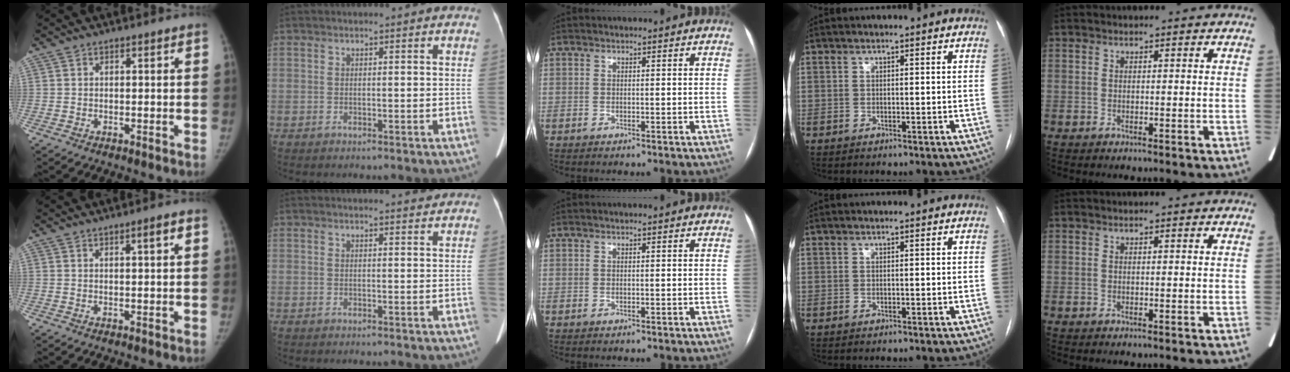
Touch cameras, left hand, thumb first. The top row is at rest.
{"thumb": {"total": 2.1, "force": [0.9, 0.2, 1.9], "torque": [-0.027, -0.002, 0.014]}, "index": {"total": 1.6, "force": [1.6, -0.1, 0.2], "torque": [-0.006, -0.008, 0.020]}}